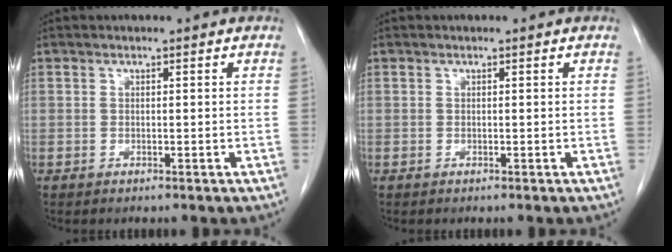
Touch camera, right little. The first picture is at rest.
{"total": 0.0}